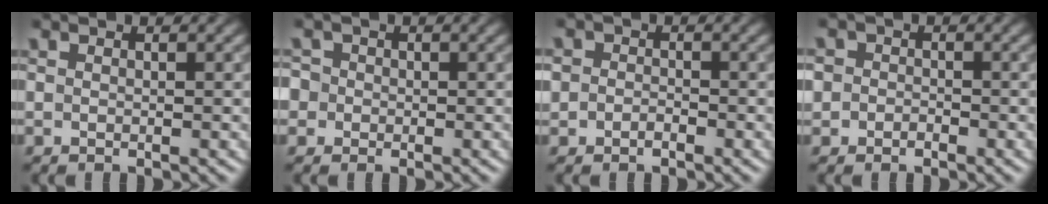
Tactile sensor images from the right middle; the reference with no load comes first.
{"total": 2.9, "force": [0.0, 2.8, 0.9], "torque": [-0.001, 0.024, -0.022]}
{"total": 1.6, "force": [-0.4, 1.3, 0.7], "torque": [0.000, 0.002, -0.024]}
{"total": 2.1, "force": [-0.2, 1.9, 0.7], "torque": [0.013, 0.008, -0.028]}